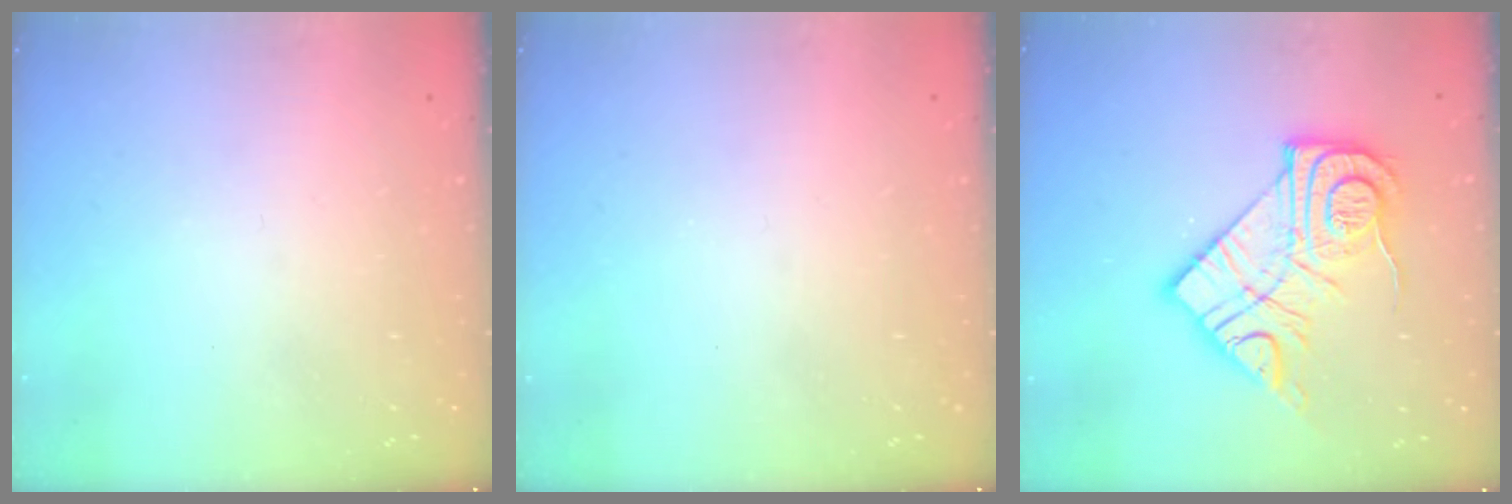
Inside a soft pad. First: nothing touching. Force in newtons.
{"total": 0.0}
{"total": 17.7, "press": 17.6, "slide": 1.1}